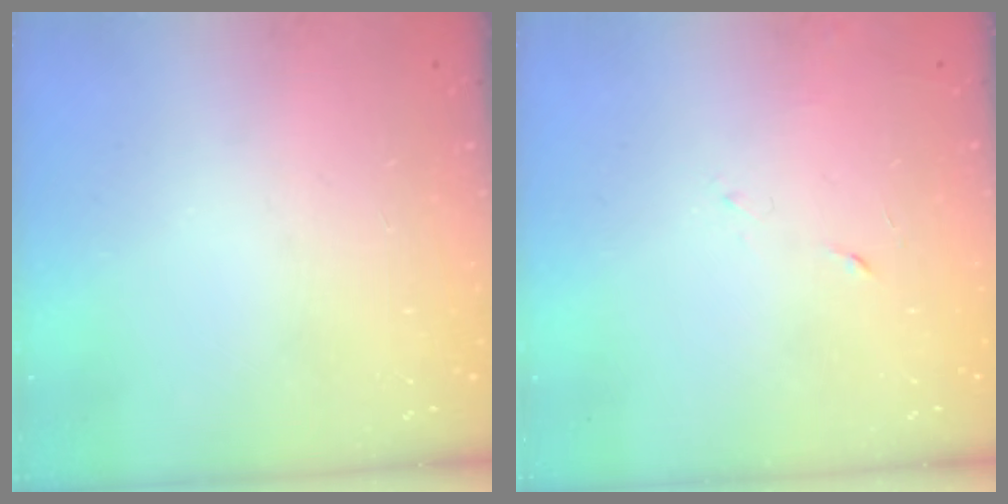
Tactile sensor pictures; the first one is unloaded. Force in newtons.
{"total": 3.8, "press": 3.7, "slide": 0.9}